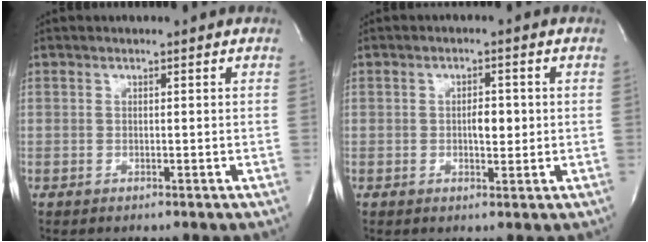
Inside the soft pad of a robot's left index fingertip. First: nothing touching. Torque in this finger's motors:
{"motor_torque": [0.16, 0.01, 0.06, 0.04]}